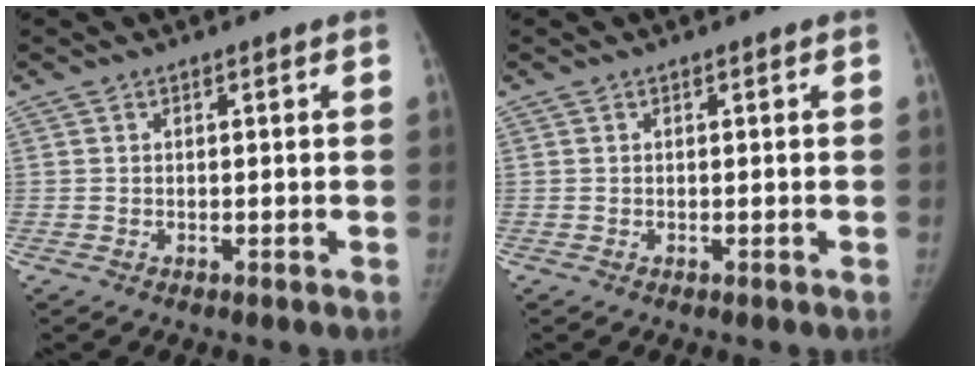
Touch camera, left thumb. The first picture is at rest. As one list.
[{"total": 0.0}]